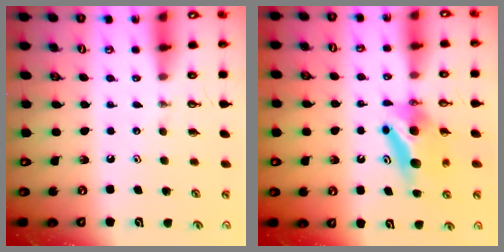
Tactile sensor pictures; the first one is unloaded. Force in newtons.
{"total": 8.3, "press": 5.9, "slide": 5.8}